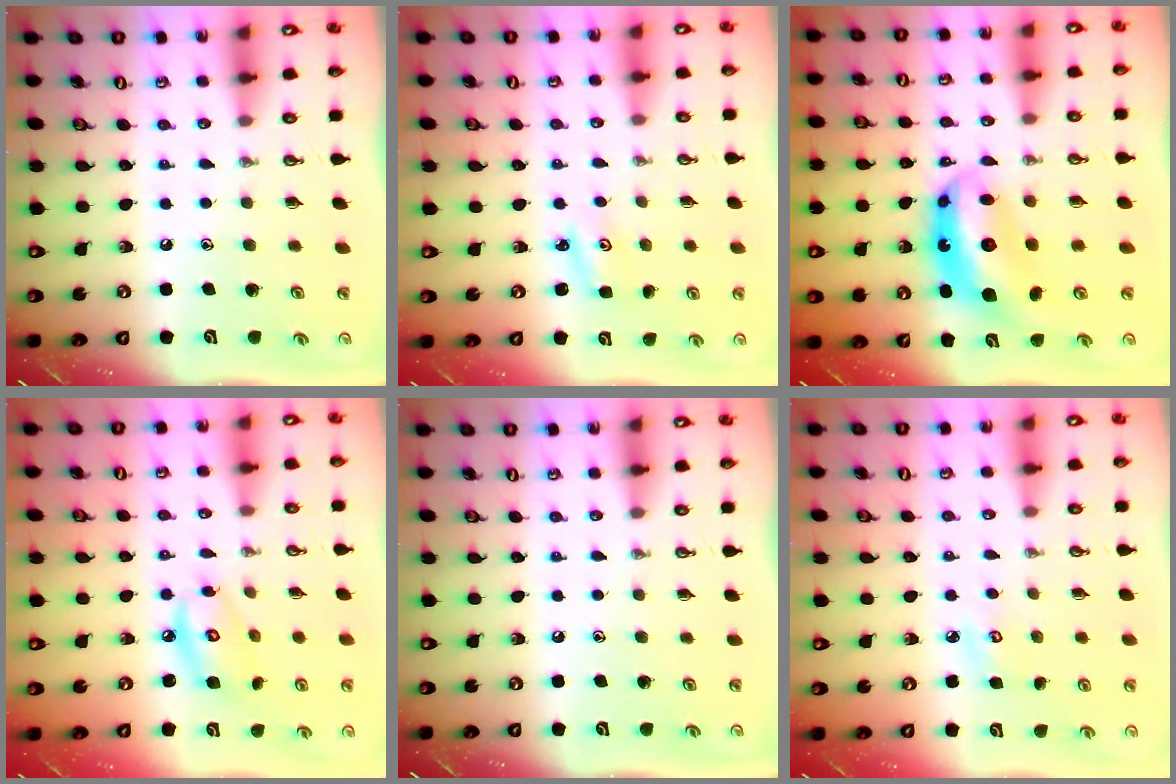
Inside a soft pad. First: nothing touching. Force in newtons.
{"total": 3.4, "press": 3.4, "slide": 0.4}
{"total": 11.6, "press": 11.5, "slide": 1.2}
{"total": 8.7, "press": 8.7, "slide": 0.6}
{"total": 0.0}
{"total": 4.4, "press": 4.4, "slide": 0.4}